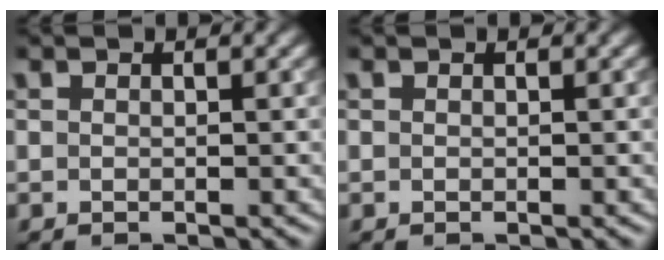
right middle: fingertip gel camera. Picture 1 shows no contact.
{"total": 0.0}